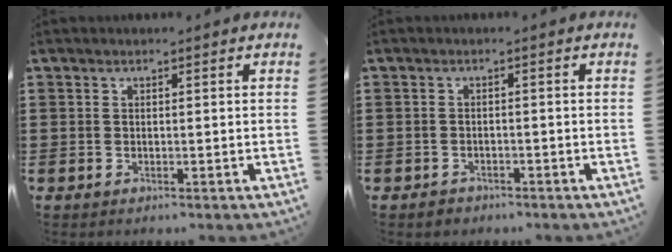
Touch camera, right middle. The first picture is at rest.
{"total": 1.1, "force": [-0.9, 0.6, 0.2], "torque": [-0.006, 0.001, -0.021]}